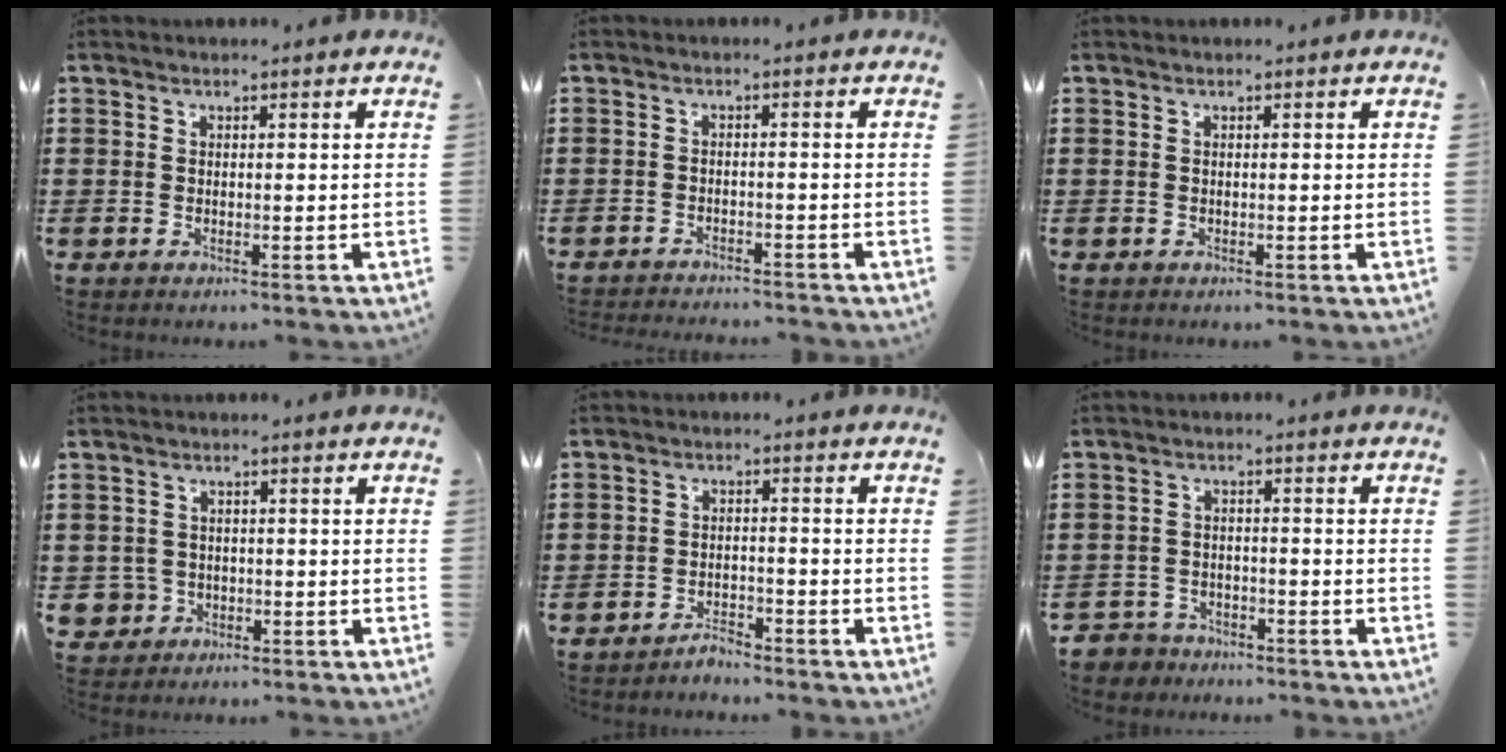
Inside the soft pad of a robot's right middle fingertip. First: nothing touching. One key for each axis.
{"total": 2.0, "fx": -2.0, "fy": 0.0, "fz": 0.0, "tx": -0.006, "ty": -0.001, "tz": -0.043}
{"total": 0.0}
{"total": 3.0, "fx": -1.0, "fy": 2.7, "fz": 0.6, "tx": -0.028, "ty": 0.000, "tz": -0.024}
{"total": 3.1, "fx": -3.1, "fy": 0.6, "fz": -0.1, "tx": -0.006, "ty": 0.004, "tz": -0.066}
{"total": 3.3, "fx": -3.1, "fy": 1.0, "fz": -0.3, "tx": -0.012, "ty": -0.003, "tz": -0.071}